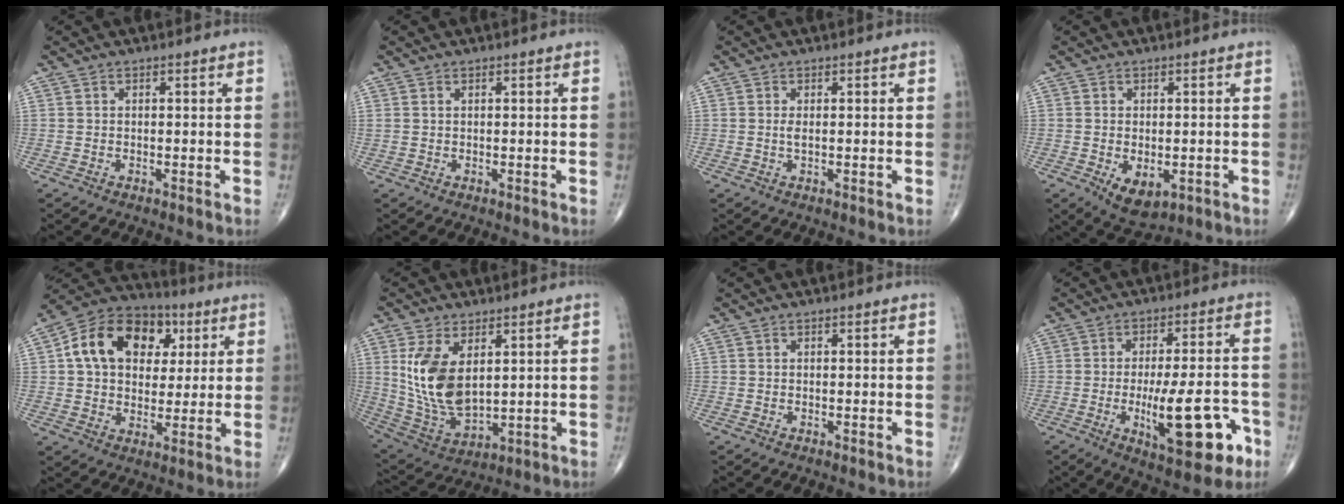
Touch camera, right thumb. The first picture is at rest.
{"total": 0.7, "force": [0.3, 0.4, 0.4], "torque": [-0.009, 0.006, 0.008]}
{"total": 1.2, "force": [0.1, 0.3, 1.2], "torque": [-0.027, -0.002, 0.002]}
{"total": 6.3, "force": [-1.8, 3.7, 4.8], "torque": [-0.071, -0.008, -0.016]}
{"total": 17.9, "force": [4.6, 13.0, 11.3], "torque": [-0.165, 0.012, 0.071]}
{"total": 13.9, "force": [3.5, 7.6, 11.1], "torque": [-0.207, -0.020, 0.088]}
{"total": 0.0}
{"total": 16.5, "force": [-5.3, 5.5, 14.6], "torque": [-0.207, 0.013, -0.069]}